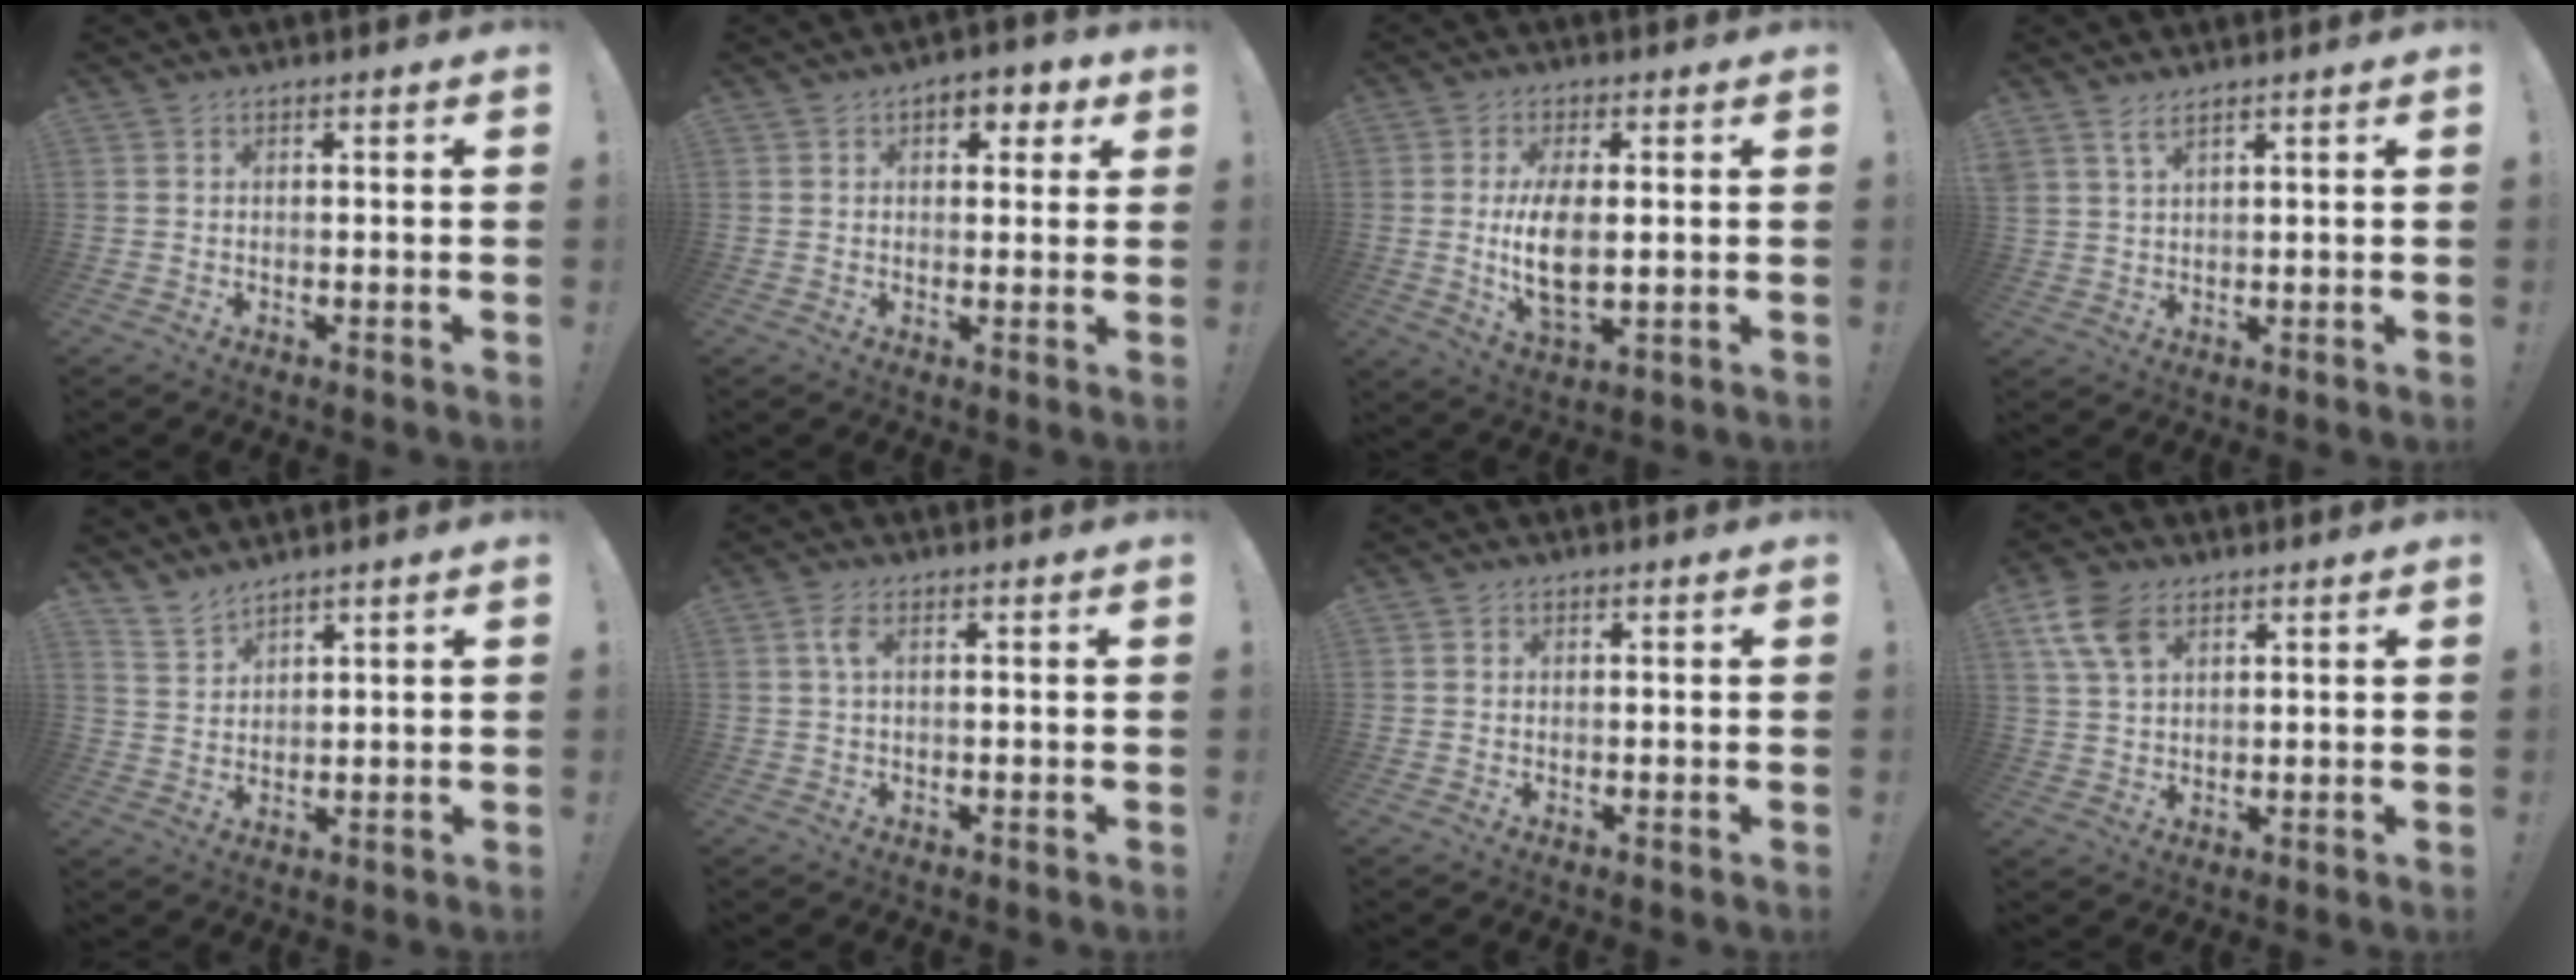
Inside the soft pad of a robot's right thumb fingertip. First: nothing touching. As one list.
[{"total": 5.0, "force": [2.0, 3.5, 3.1], "torque": [-0.022, -0.006, 0.028]}, {"total": 10.3, "force": [0.3, 4.6, 9.2], "torque": [-0.184, -0.017, 0.001]}, {"total": 3.6, "force": [2.7, 0.9, 2.3], "torque": [-0.043, -0.014, 0.049]}, {"total": 4.8, "force": [4.4, 1.6, 1.1], "torque": [-0.025, -0.028, 0.086]}, {"total": 2.9, "force": [0.4, 1.0, 2.7], "torque": [-0.060, 0.006, 0.008]}, {"total": 0.5, "force": [0.1, 0.5, 0.0], "torque": [0.006, -0.001, 0.000]}, {"total": 9.5, "force": [4.7, 6.0, 5.6], "torque": [-0.104, -0.009, 0.091]}]